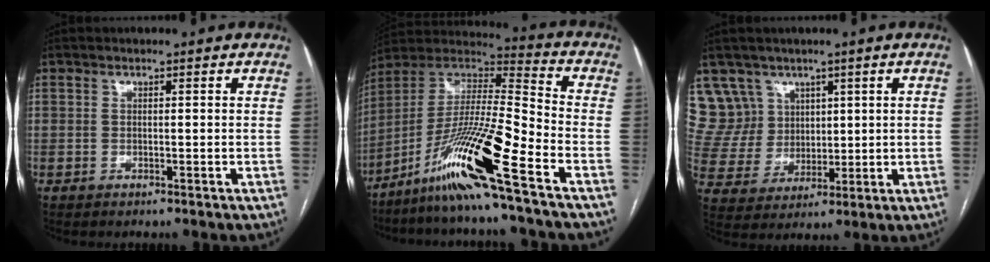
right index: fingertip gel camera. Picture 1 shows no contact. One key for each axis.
{"total": 17.9, "fx": -10.5, "fy": -1.0, "fz": 14.5, "tx": -0.296, "ty": -0.016, "tz": -0.198}
{"total": 9.3, "fx": 5.7, "fy": 7.3, "fz": 0.1, "tx": -0.012, "ty": 0.034, "tz": 0.126}